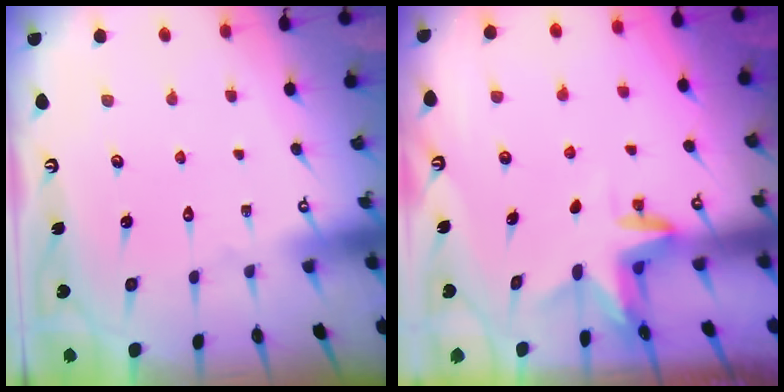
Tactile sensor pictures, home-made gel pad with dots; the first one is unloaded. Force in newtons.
{"total": 3.2, "press": 3.2, "slide": 0.3}